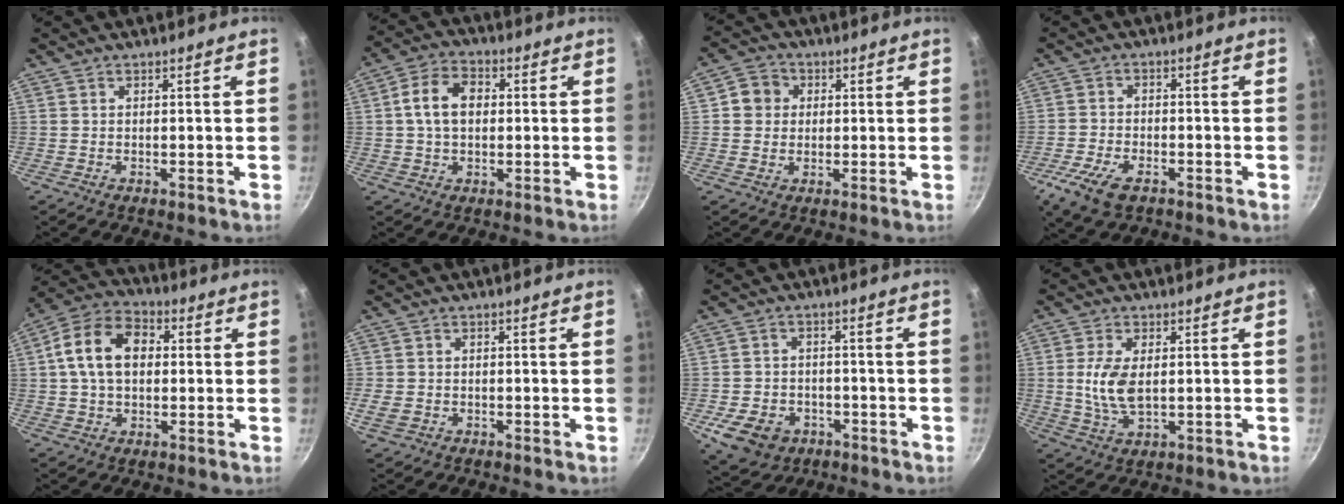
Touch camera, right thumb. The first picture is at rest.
{"total": 9.0, "force": [0.9, 6.3, 6.4], "torque": [-0.098, 0.020, 0.006]}
{"total": 5.6, "force": [1.1, 5.2, 2.0], "torque": [-0.003, 0.004, 0.006]}
{"total": 7.8, "force": [-4.3, 3.7, 5.3], "torque": [-0.120, 0.008, -0.086]}
{"total": 13.4, "force": [1.7, 9.4, 9.5], "torque": [-0.143, 0.025, 0.012]}
{"total": 3.4, "force": [-1.0, 2.6, 1.9], "torque": [-0.040, 0.000, -0.018]}
{"total": 10.0, "force": [-4.0, 7.5, 5.2], "torque": [-0.078, 0.020, -0.058]}
{"total": 7.6, "force": [0.6, 4.0, 6.5], "torque": [-0.133, -0.005, 0.014]}